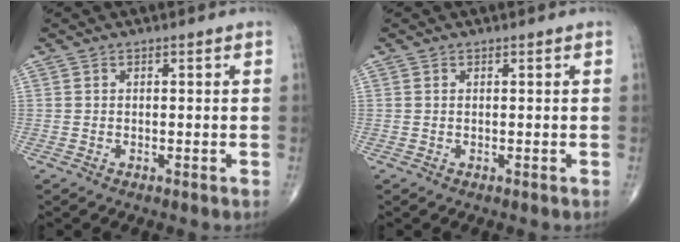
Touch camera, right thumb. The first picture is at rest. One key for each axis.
{"total": 0.0}